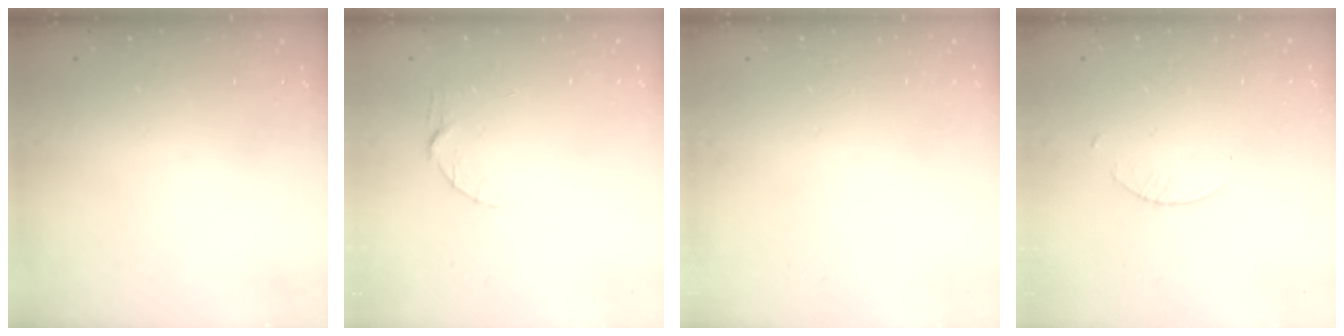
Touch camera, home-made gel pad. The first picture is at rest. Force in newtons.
{"total": 3.8, "press": 3.8, "slide": 0.4}
{"total": 0.0}
{"total": 1.5, "press": 1.5, "slide": 0.2}